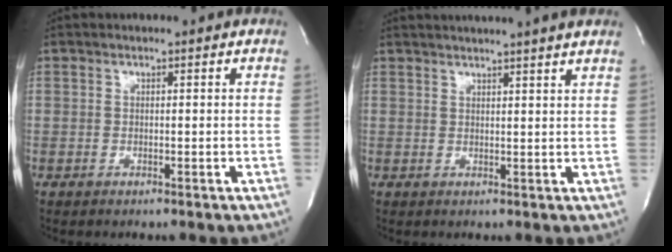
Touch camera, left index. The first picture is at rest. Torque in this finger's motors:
{"motor_torque": [0.14, -0.17, 0.66, 0.14]}